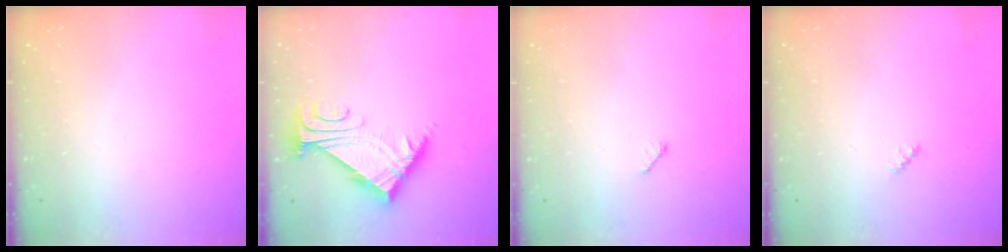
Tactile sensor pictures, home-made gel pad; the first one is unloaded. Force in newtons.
{"total": 5.7, "press": 5.6, "slide": 1.0}
{"total": 2.9, "press": 2.9, "slide": 0.4}
{"total": 2.4, "press": 2.4, "slide": 0.5}